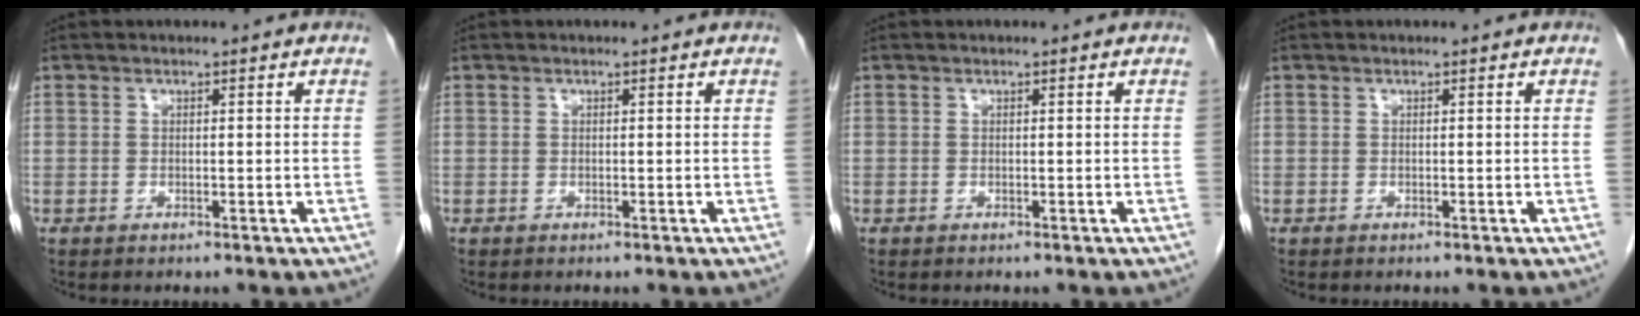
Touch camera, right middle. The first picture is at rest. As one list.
[{"total": 0.0}, {"total": 0.0}, {"total": 0.0}]